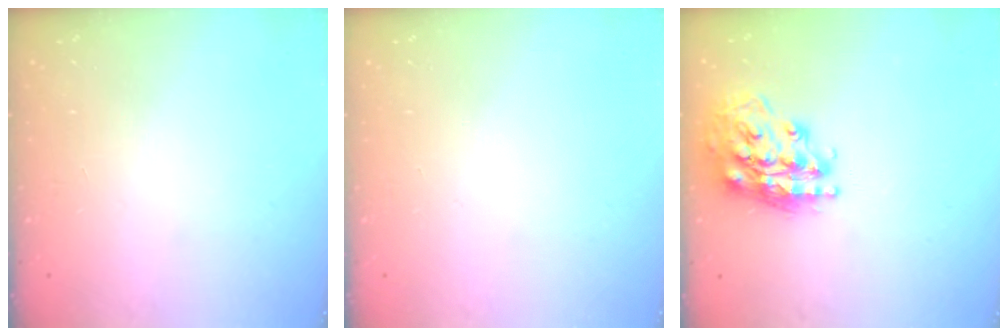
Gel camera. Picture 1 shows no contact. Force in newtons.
{"total": 0.0}
{"total": 18.4, "press": 18.3, "slide": 1.7}